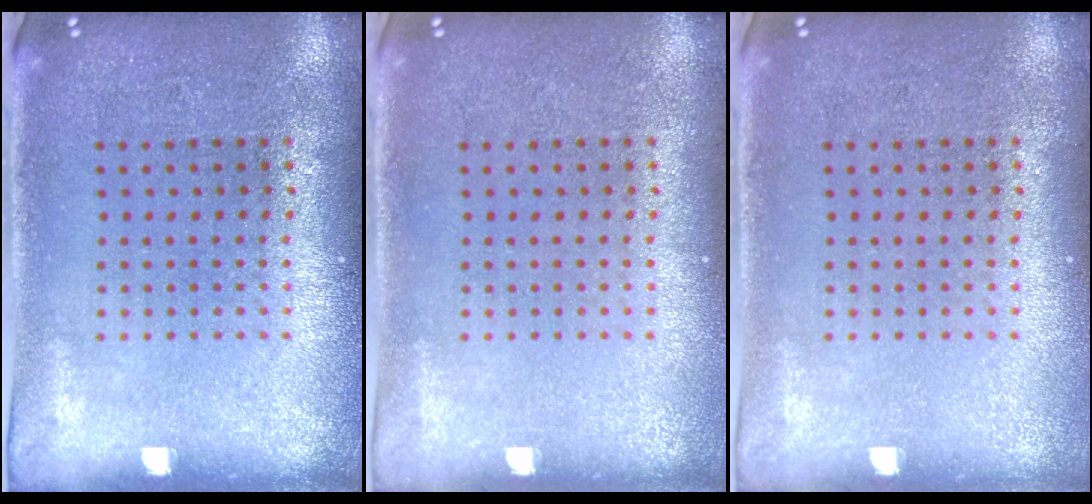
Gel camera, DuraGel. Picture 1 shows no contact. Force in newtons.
{"total": 0.0}
{"total": 0.0}